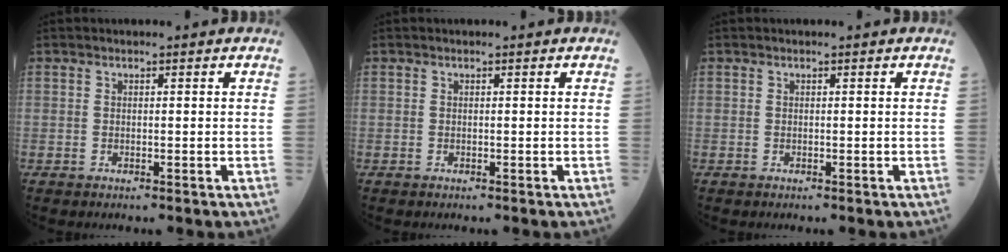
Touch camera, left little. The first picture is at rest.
{"total": 0.0}
{"total": 0.0}